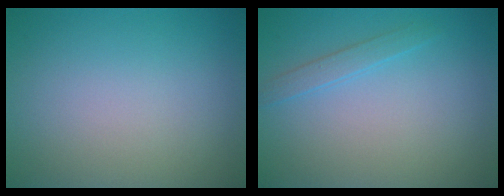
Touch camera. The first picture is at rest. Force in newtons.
{"total": 1.3, "press": 1.3, "slide": 0.1}